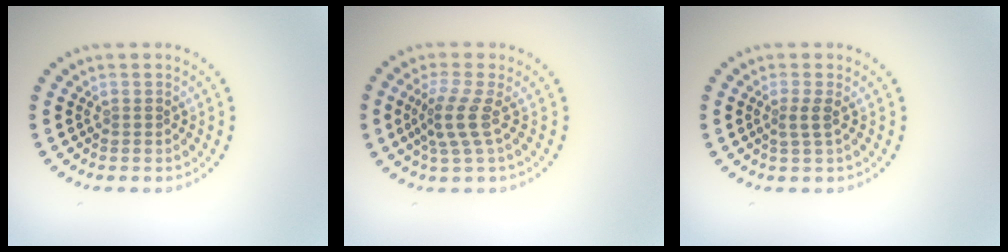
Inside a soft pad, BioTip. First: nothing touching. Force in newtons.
{"total": 2.9, "press": 2.3, "slide": 1.8}
{"total": 1.4, "press": 0.9, "slide": 1.0}